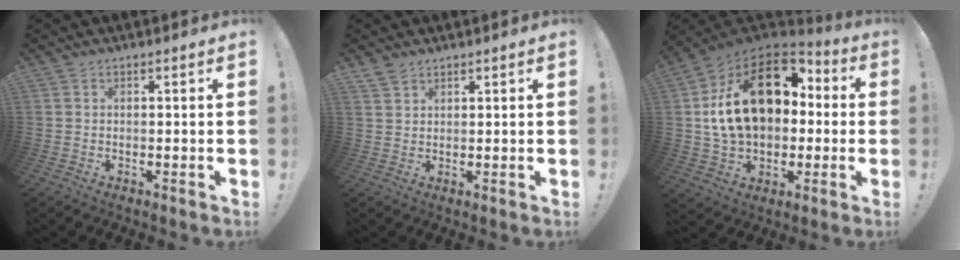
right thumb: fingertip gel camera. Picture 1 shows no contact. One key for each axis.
{"total": 2.7, "fx": 2.3, "fy": 1.2, "fz": 0.7, "tx": -0.011, "ty": -0.013, "tz": 0.045}
{"total": 23.6, "fx": 4.7, "fy": 15.8, "fz": 16.8, "tx": -0.276, "ty": -0.006, "tz": 0.094}